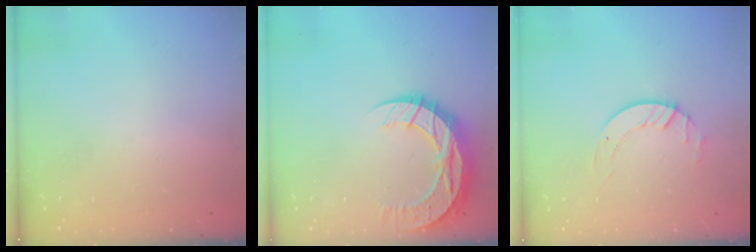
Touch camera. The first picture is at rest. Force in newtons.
{"total": 12.2, "press": 12.2, "slide": 0.9}
{"total": 3.6, "press": 3.6, "slide": 0.4}